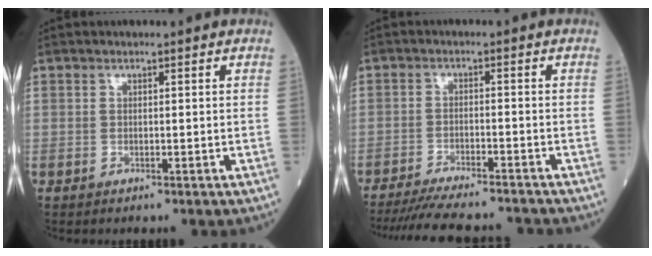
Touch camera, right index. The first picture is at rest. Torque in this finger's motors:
{"motor_torque": [-0.10, -1.12, 0.47, 0.15]}